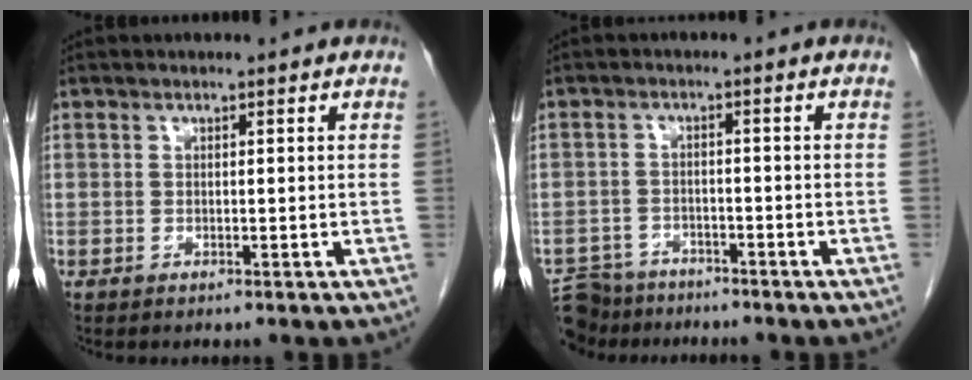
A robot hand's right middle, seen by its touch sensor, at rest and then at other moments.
{"total": 7.0, "force": [-6.2, 3.3, 0.3], "torque": [-0.007, 0.003, -0.101]}